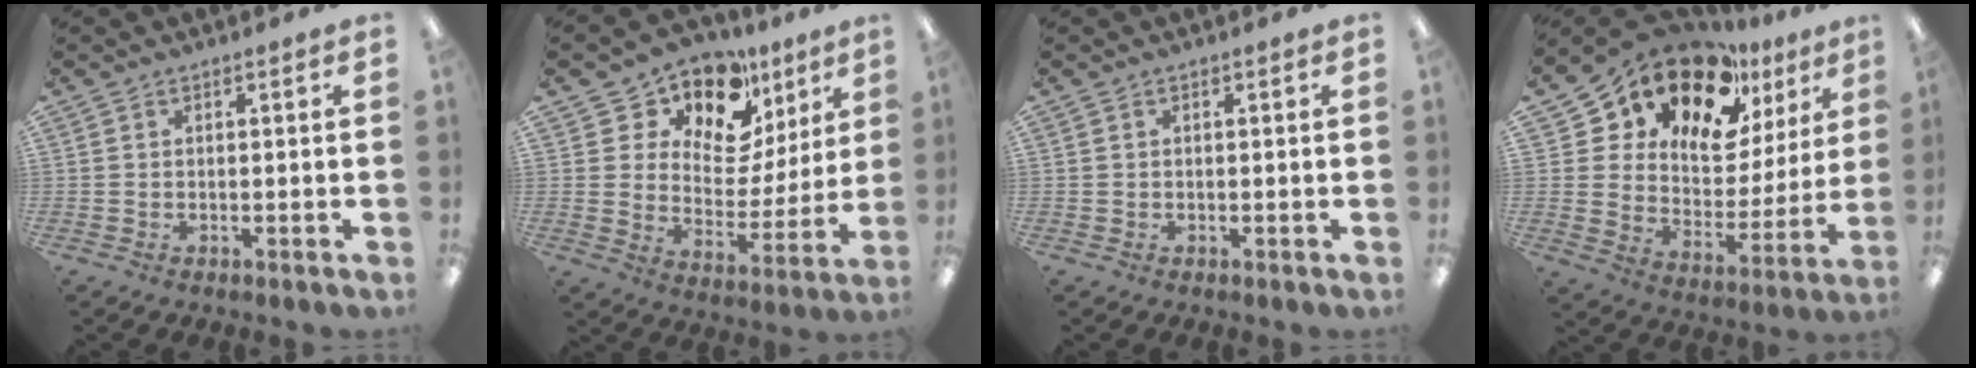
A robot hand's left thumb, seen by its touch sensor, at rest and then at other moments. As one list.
[{"total": 13.7, "force": [10.1, 7.8, 4.9], "torque": [-0.093, -0.078, 0.184]}, {"total": 0.0}, {"total": 20.8, "force": [15.6, 10.3, 9.3], "torque": [-0.170, -0.105, 0.275]}]